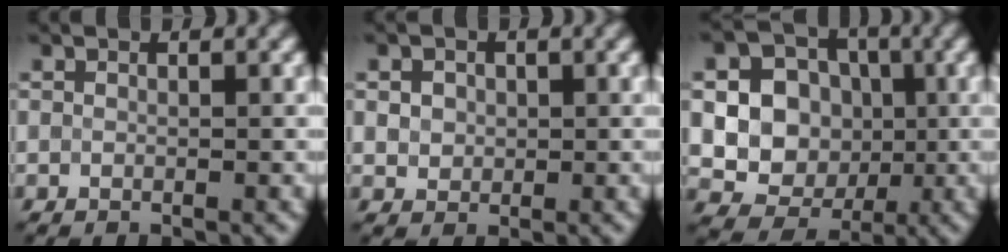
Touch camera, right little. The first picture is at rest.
{"total": 2.9, "force": [1.0, 2.3, 1.4], "torque": [-0.024, 0.013, 0.008]}
{"total": 11.0, "force": [0.2, 10.2, 4.1], "torque": [-0.095, 0.026, -0.010]}